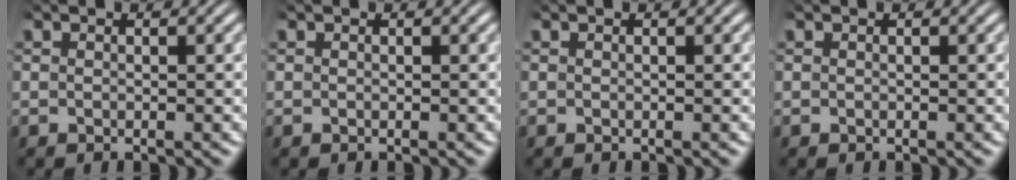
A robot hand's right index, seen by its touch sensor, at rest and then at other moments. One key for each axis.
{"total": 0.0}
{"total": 0.0}
{"total": 0.0}